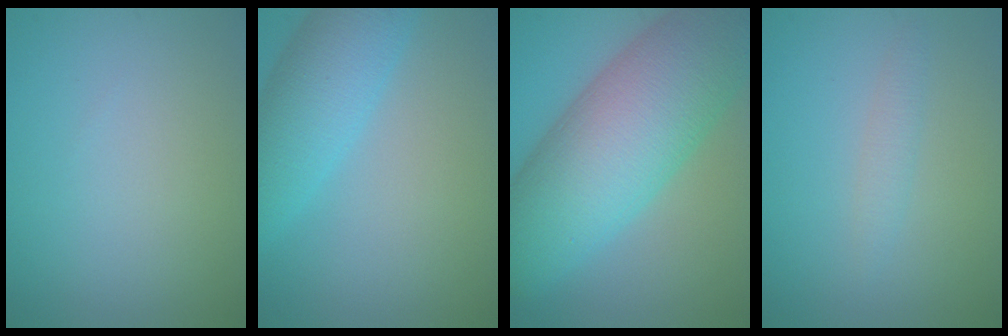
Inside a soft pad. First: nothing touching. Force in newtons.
{"total": 6.6, "press": 6.6, "slide": 0.1}
{"total": 13.9, "press": 13.9, "slide": 0.3}
{"total": 1.3, "press": 1.3, "slide": 0.0}